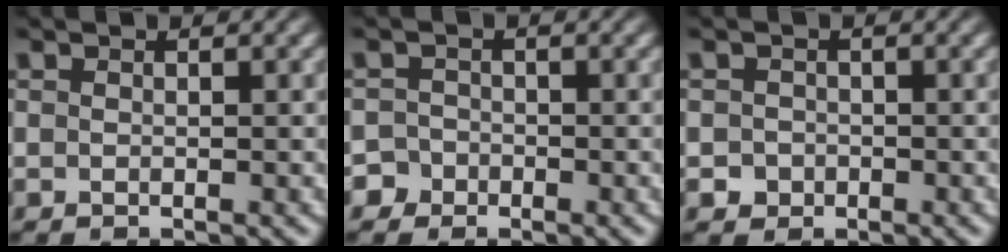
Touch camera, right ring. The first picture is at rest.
{"total": 3.5, "force": [-2.1, 2.8, 0.0], "torque": [-0.006, -0.014, -0.037]}
{"total": 2.4, "force": [-1.1, 2.1, 0.3], "torque": [-0.012, -0.017, -0.012]}